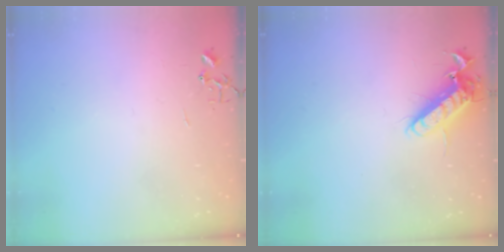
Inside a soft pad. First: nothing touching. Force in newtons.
{"total": 12.7, "press": 12.5, "slide": 2.1}